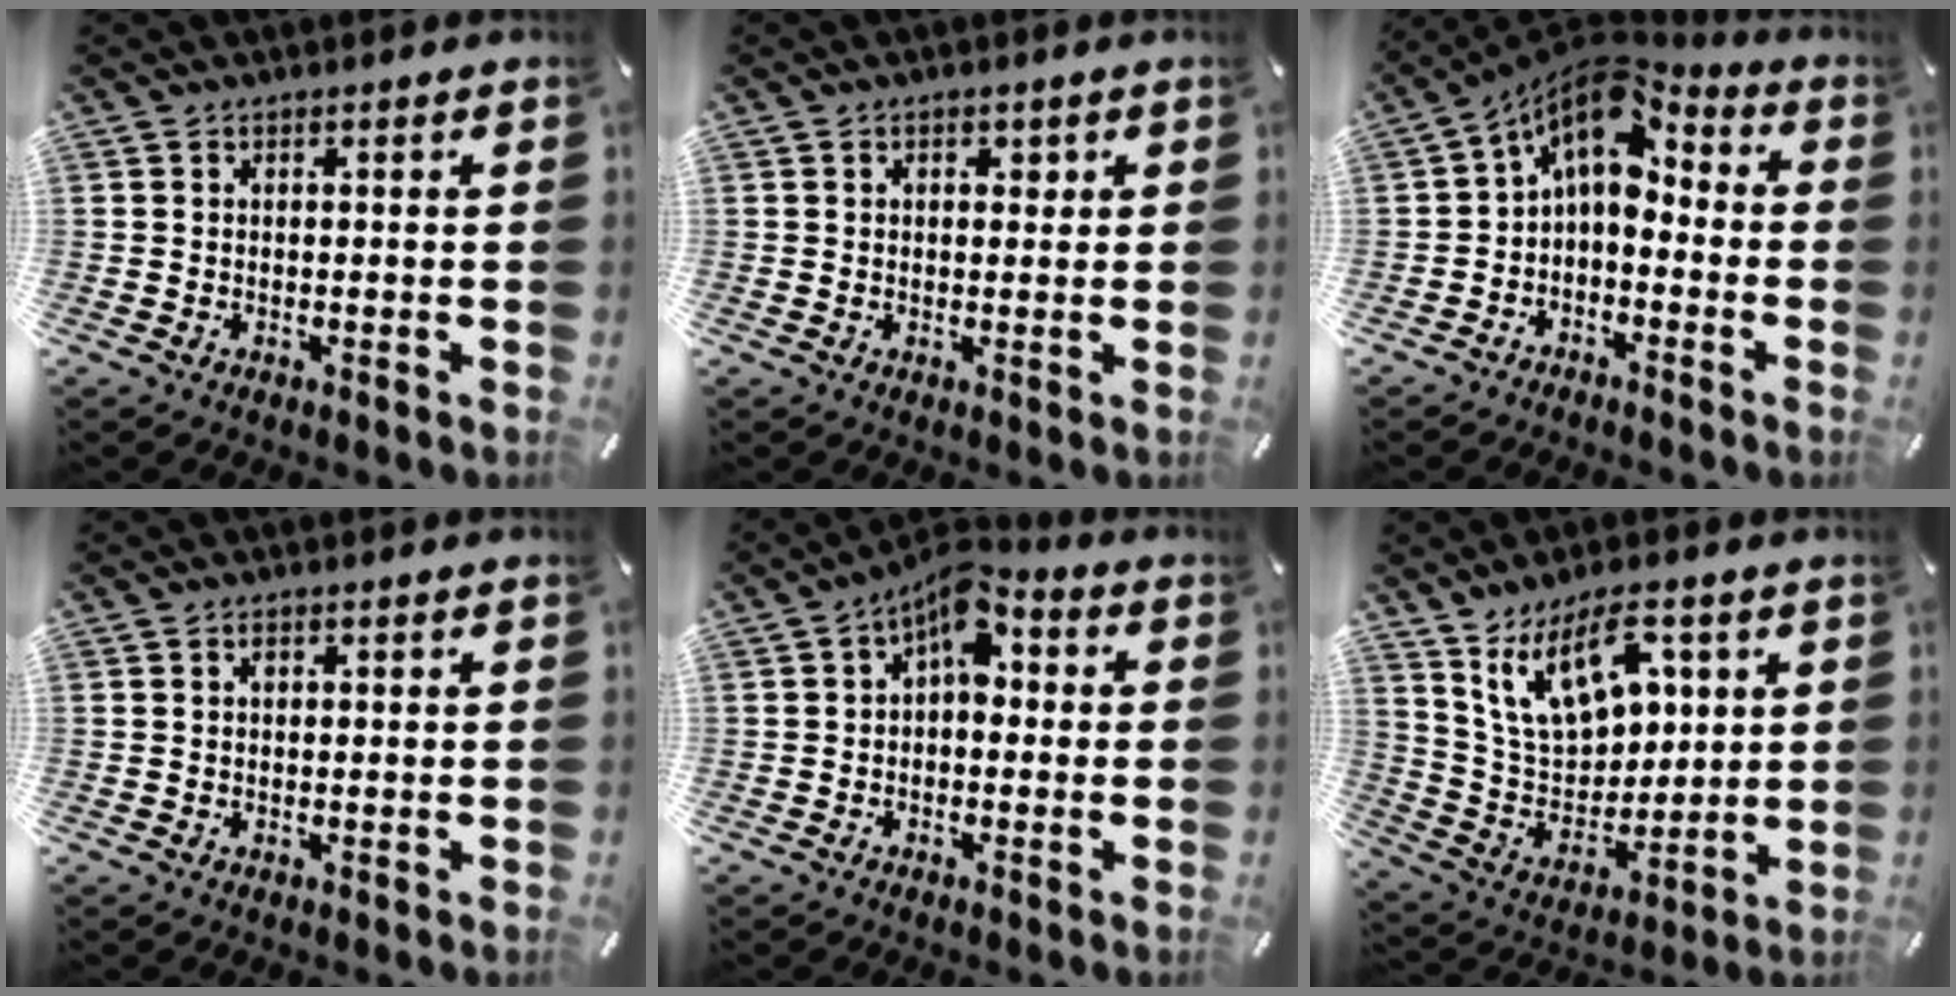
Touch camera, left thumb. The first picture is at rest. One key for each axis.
{"total": 2.2, "fx": 0.7, "fy": 1.5, "fz": 1.4, "tx": -0.014, "ty": 0.002, "tz": 0.006}
{"total": 9.2, "fx": 2.1, "fy": 6.4, "fz": 6.3, "tx": -0.113, "ty": -0.021, "tz": 0.037}
{"total": 0.9, "fx": 0.3, "fy": 0.6, "fz": 0.7, "tx": -0.013, "ty": 0.003, "tz": 0.004}
{"total": 5.8, "fx": 1.5, "fy": 3.2, "fz": 4.6, "tx": -0.075, "ty": -0.003, "tz": 0.021}
{"total": 16.0, "fx": 8.1, "fy": 9.7, "fz": 9.8, "tx": -0.195, "ty": -0.020, "tz": 0.150}